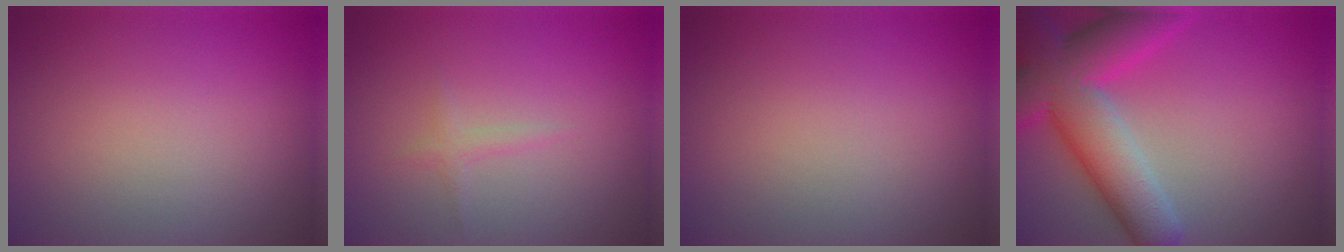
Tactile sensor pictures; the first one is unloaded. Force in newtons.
{"total": 1.0, "press": 1.0, "slide": 0.1}
{"total": 0.0}
{"total": 10.8, "press": 10.8, "slide": 0.5}